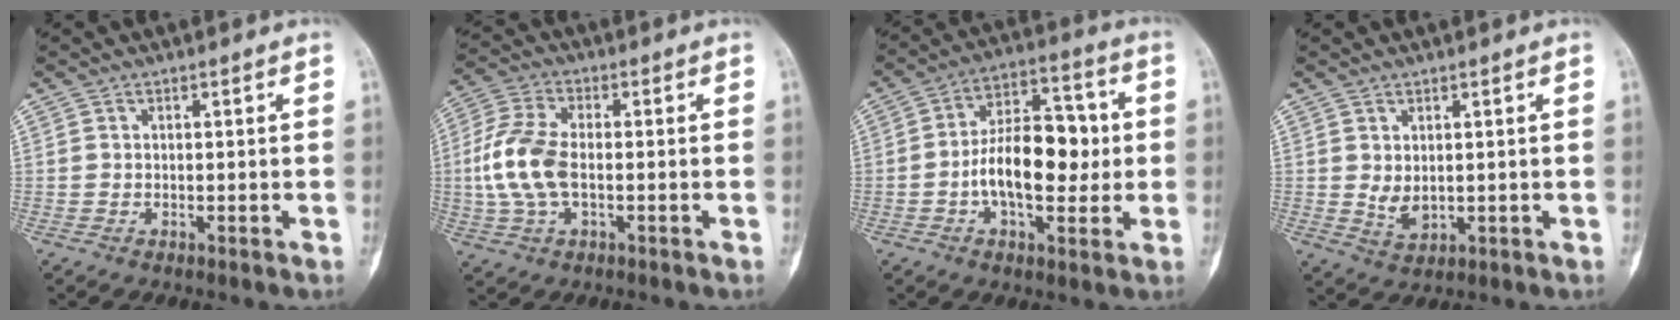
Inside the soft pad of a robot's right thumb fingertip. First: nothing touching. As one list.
[{"total": 10.6, "force": [-0.8, 5.7, 8.9], "torque": [-0.202, 0.015, -0.019]}, {"total": 14.7, "force": [-0.9, 7.9, 12.3], "torque": [-0.171, 0.030, -0.021]}, {"total": 3.2, "force": [0.5, 2.0, 2.5], "torque": [-0.034, -0.011, 0.019]}]